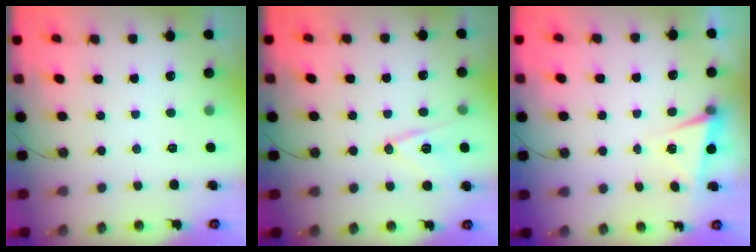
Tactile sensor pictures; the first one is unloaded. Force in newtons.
{"total": 11.7, "press": 11.3, "slide": 2.7}
{"total": 3.0, "press": 2.3, "slide": 1.9}